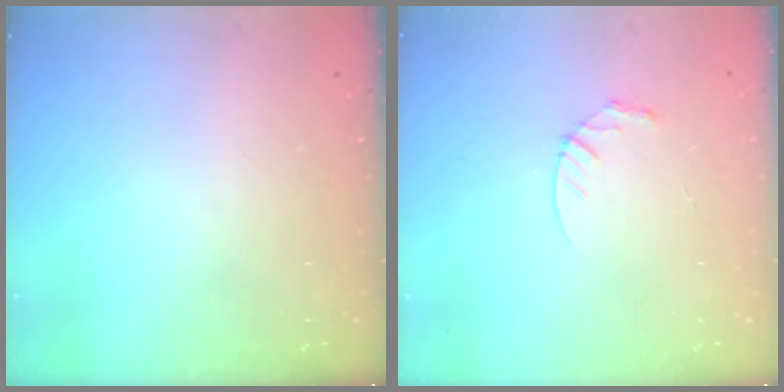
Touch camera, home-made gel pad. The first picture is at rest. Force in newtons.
{"total": 3.5, "press": 3.5, "slide": 0.3}